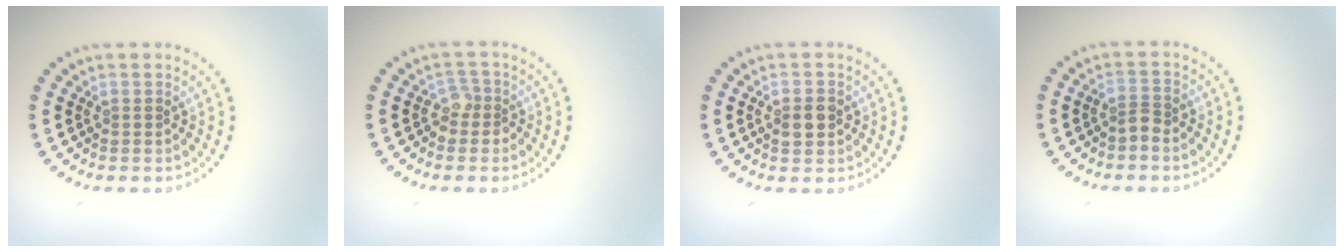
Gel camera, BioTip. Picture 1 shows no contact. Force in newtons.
{"total": 1.7, "press": 1.4, "slide": 1.0}
{"total": 2.4, "press": 2.4, "slide": 0.0}
{"total": 1.4, "press": 1.0, "slide": 0.9}